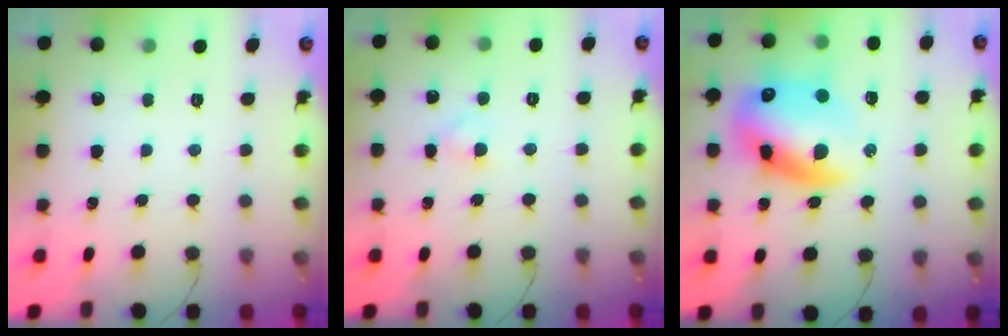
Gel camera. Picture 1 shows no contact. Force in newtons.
{"total": 2.1, "press": 1.9, "slide": 0.9}
{"total": 18.9, "press": 18.2, "slide": 4.8}